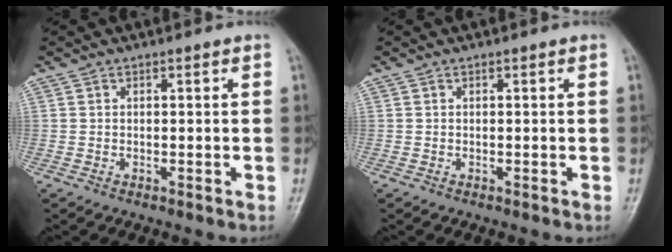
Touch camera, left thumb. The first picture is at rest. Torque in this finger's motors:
{"motor_torque": [0.00, 0.00, -0.07, 0.07, 0.00]}